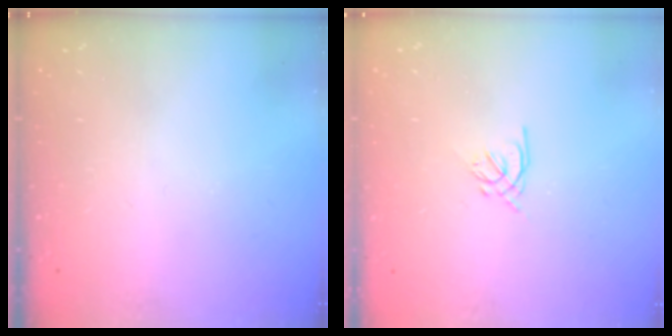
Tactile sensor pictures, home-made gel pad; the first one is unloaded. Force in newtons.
{"total": 1.6, "press": 1.5, "slide": 0.6}